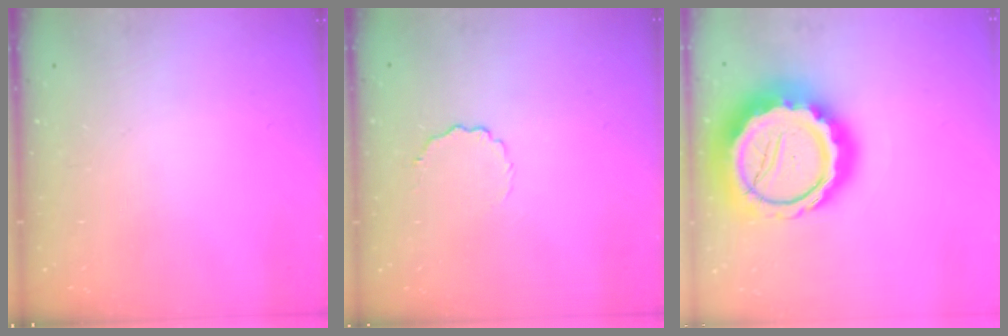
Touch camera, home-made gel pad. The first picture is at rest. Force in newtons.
{"total": 3.8, "press": 3.7, "slide": 1.1}
{"total": 27.7, "press": 27.3, "slide": 4.7}